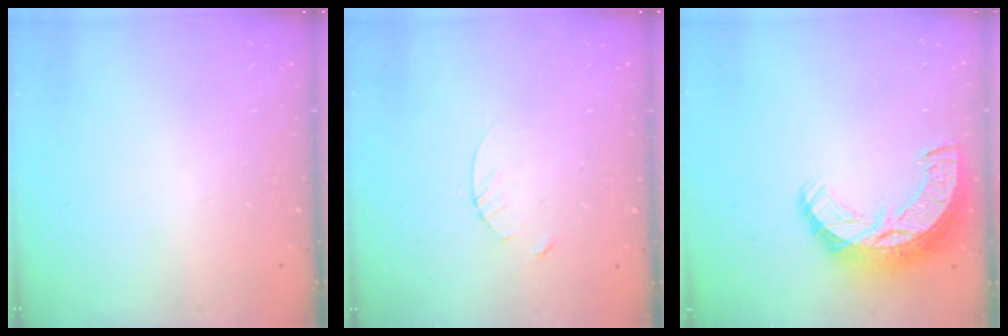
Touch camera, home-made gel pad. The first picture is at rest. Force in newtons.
{"total": 3.2, "press": 3.2, "slide": 0.3}
{"total": 15.2, "press": 15.2, "slide": 1.0}